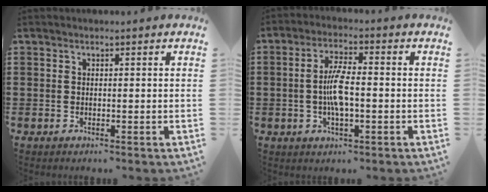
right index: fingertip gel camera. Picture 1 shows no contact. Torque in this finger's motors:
{"motor_torque": [0.21, 0.17, 0.32, 0.17]}